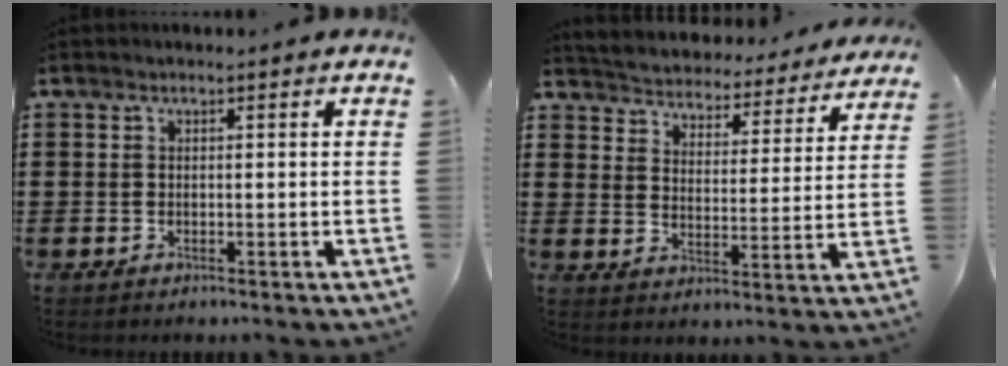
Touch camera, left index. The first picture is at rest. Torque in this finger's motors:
{"motor_torque": [2.14, 0.00, 0.72, 0.07]}